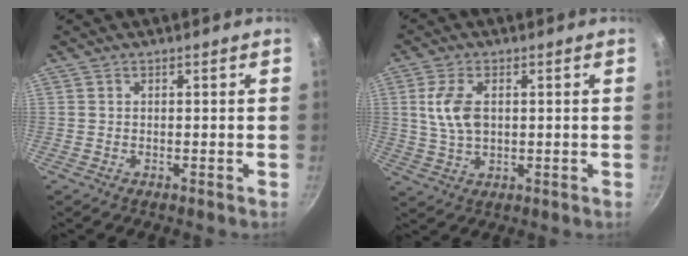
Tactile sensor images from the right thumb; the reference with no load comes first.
{"total": 7.4, "force": [1.3, 4.4, 5.9], "torque": [-0.114, 0.000, 0.024]}